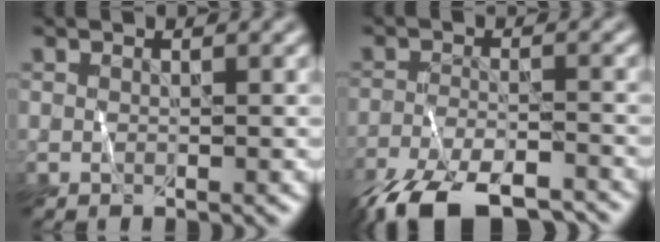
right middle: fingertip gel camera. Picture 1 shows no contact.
{"total": 9.7, "force": [-7.9, 3.0, 4.9], "torque": [-0.090, -0.026, -0.131]}